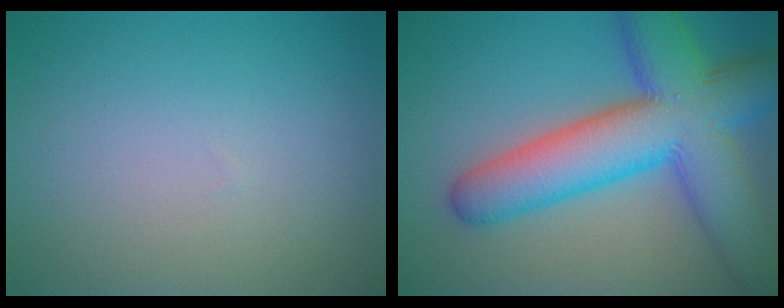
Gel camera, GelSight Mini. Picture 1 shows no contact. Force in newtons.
{"total": 11.9, "press": 11.9, "slide": 0.3}